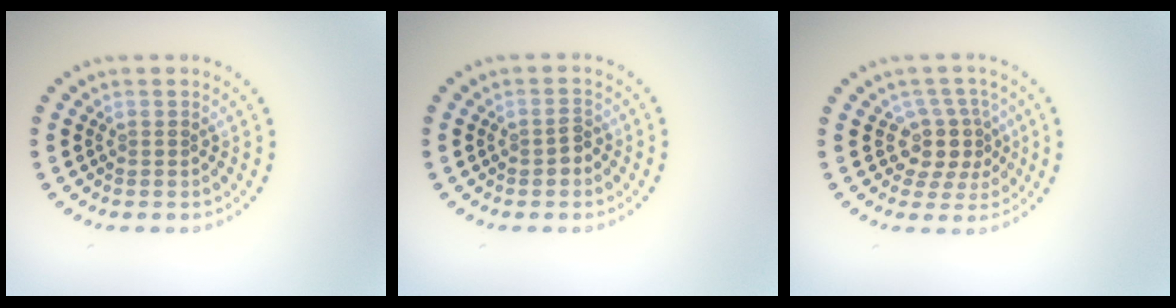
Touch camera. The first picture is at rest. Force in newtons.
{"total": 1.3, "press": 1.3, "slide": 0.4}
{"total": 3.3, "press": 2.6, "slide": 2.1}